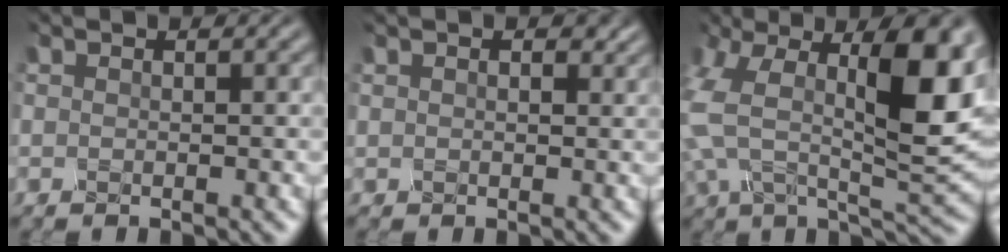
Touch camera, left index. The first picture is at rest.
{"total": 1.6, "force": [1.1, 1.0, 0.7], "torque": [-0.014, 0.002, 0.018]}
{"total": 14.3, "force": [1.5, 7.2, 12.3], "torque": [-0.237, 0.002, 0.019]}